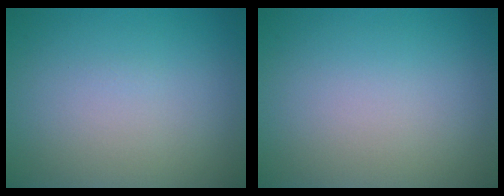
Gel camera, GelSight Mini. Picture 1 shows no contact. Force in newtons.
{"total": 0.0}